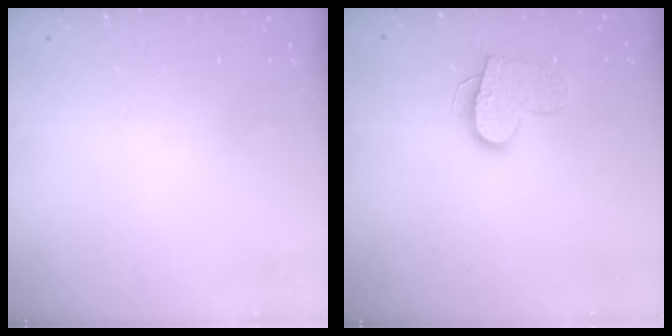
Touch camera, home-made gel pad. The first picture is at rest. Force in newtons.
{"total": 12.4, "press": 12.4, "slide": 0.7}